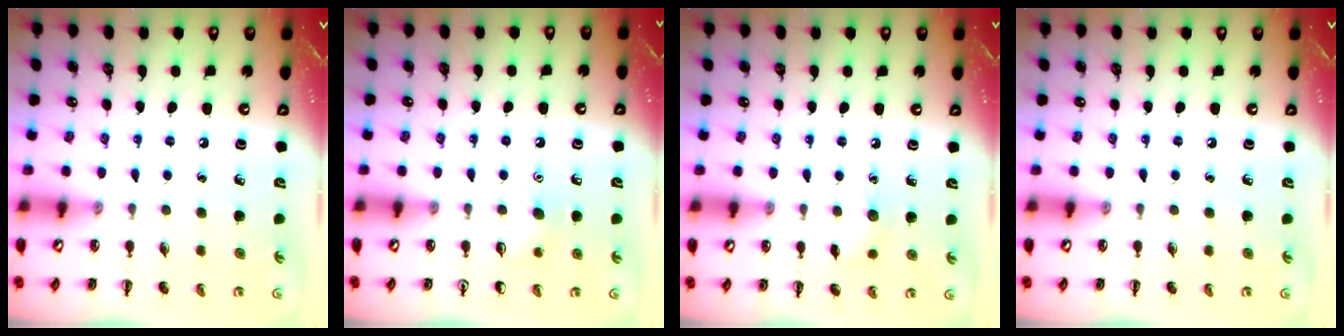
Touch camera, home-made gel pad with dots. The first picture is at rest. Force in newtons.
{"total": 5.2, "press": 5.0, "slide": 1.4}
{"total": 5.8, "press": 5.6, "slide": 1.6}
{"total": 0.0}